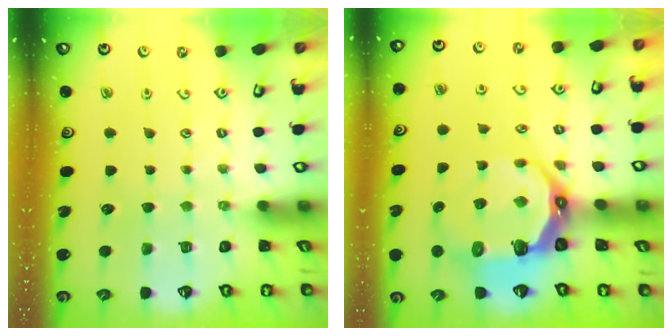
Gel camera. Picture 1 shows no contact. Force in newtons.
{"total": 11.6, "press": 10.5, "slide": 5.1}